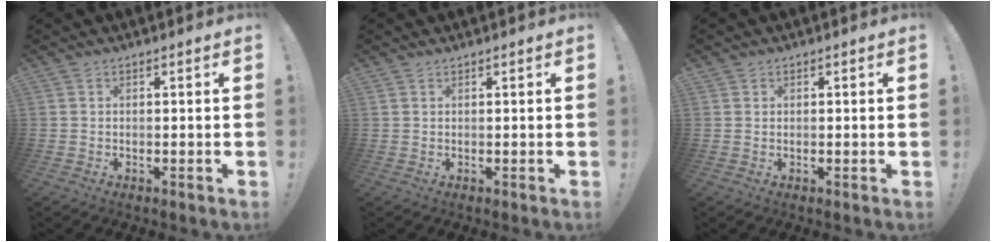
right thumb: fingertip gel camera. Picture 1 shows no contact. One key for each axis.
{"total": 0.7, "fx": 0.6, "fy": 0.1, "fz": 0.2, "tx": -0.004, "ty": 0.000, "tz": 0.012}
{"total": 0.9, "fx": 0.6, "fy": 0.7, "fz": -0.2, "tx": 0.012, "ty": -0.002, "tz": 0.010}